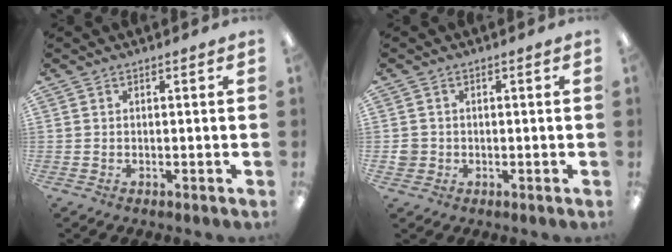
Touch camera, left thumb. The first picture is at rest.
{"total": 2.7, "force": [-0.1, 2.6, 0.4], "torque": [-0.009, 0.004, -0.003]}